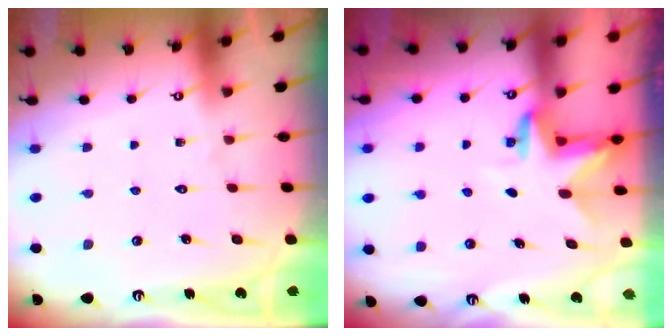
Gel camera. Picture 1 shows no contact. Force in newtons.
{"total": 3.4, "press": 3.4, "slide": 0.1}